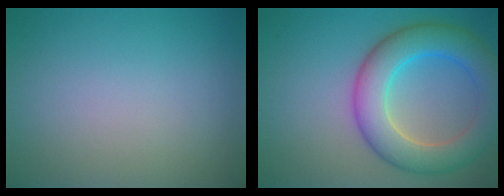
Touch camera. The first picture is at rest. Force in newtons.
{"total": 7.6, "press": 7.6, "slide": 0.2}